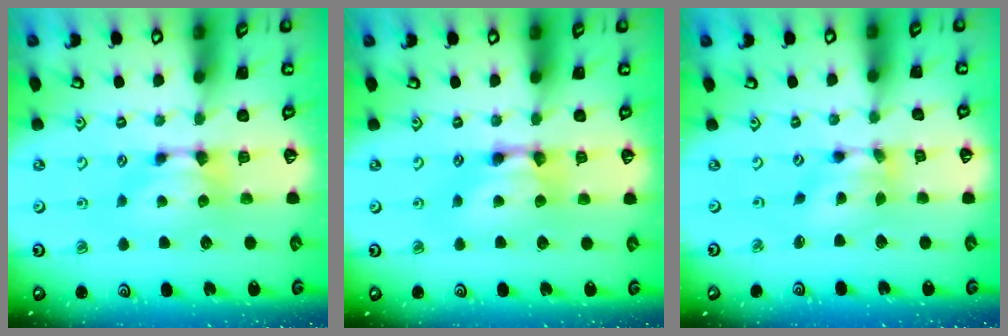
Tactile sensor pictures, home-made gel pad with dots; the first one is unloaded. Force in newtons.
{"total": 2.6, "press": 2.6, "slide": 0.2}
{"total": 4.1, "press": 3.5, "slide": 2.2}